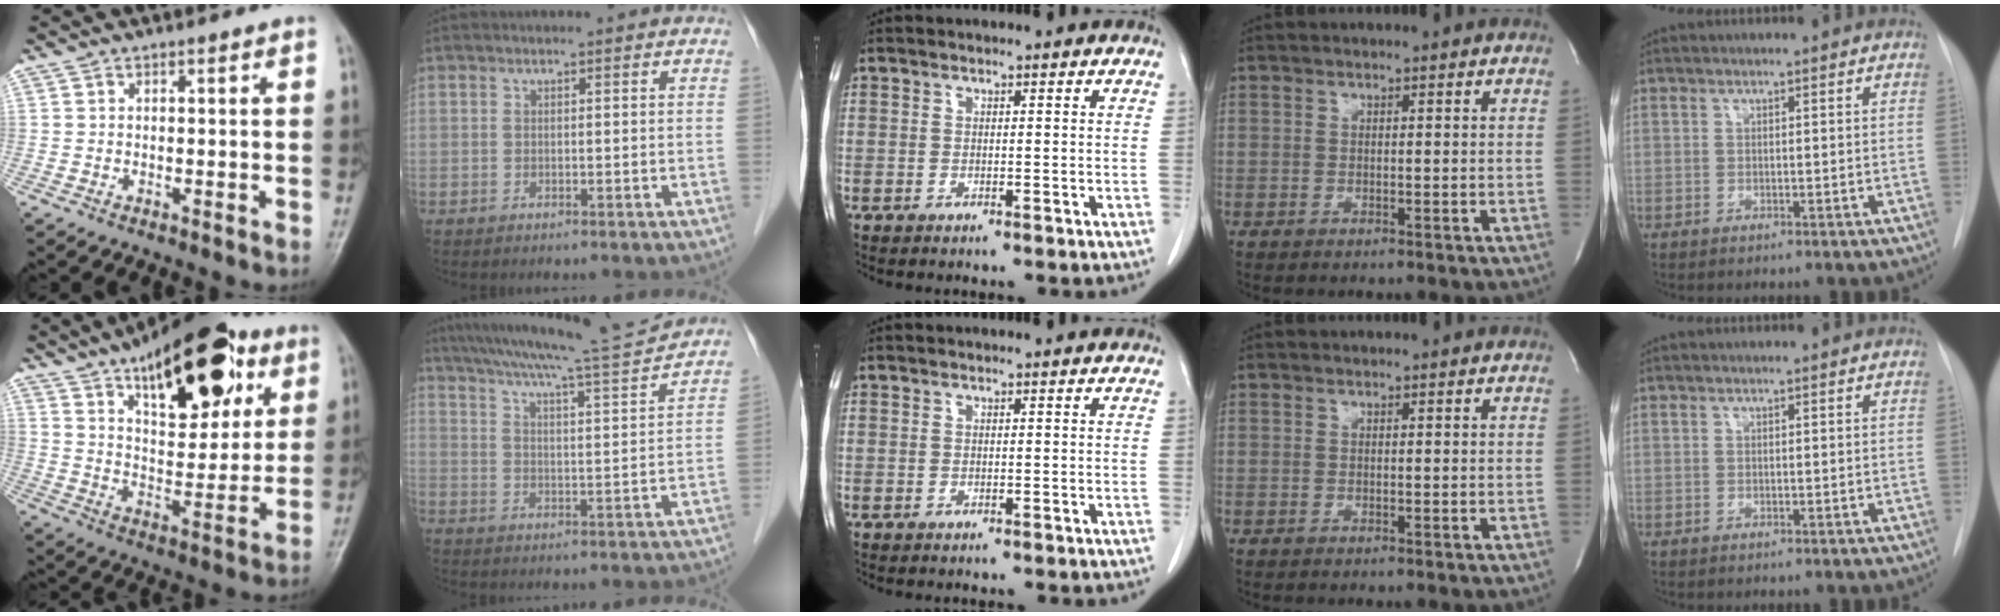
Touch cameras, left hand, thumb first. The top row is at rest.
{"thumb": {"total": 22.7, "force": [11.6, 10.3, 16.6], "torque": [-0.204, -0.033, 0.182]}, "index": {"total": 15.9, "force": [14.6, -1.2, 6.2], "torque": [-0.110, -0.018, 0.212]}}